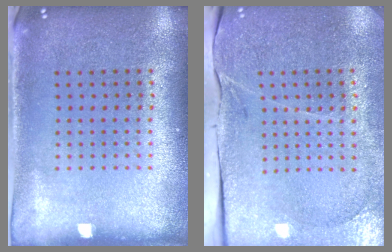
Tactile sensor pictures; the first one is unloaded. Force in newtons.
{"total": 3.3, "press": 3.2, "slide": 0.6}